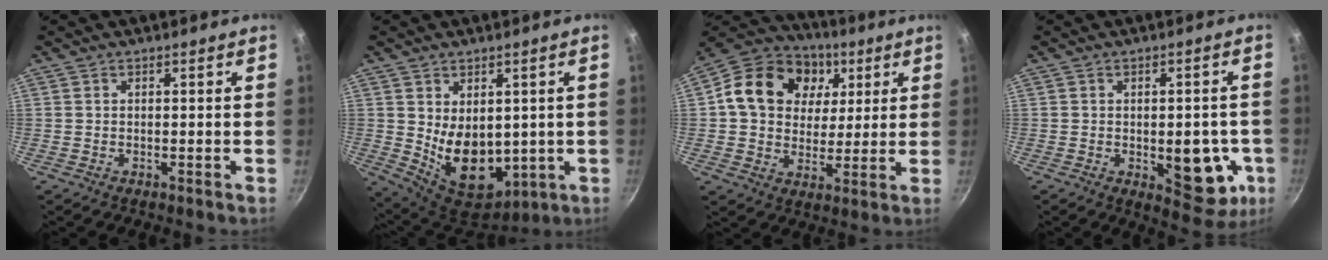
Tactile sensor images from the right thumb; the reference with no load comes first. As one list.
[{"total": 13.6, "force": [0.6, 9.4, 9.8], "torque": [-0.126, -0.039, 0.041]}, {"total": 19.3, "force": [5.2, 15.3, 10.6], "torque": [-0.164, 0.009, 0.077]}, {"total": 11.8, "force": [-2.5, 6.0, 9.8], "torque": [-0.073, 0.002, -0.024]}]